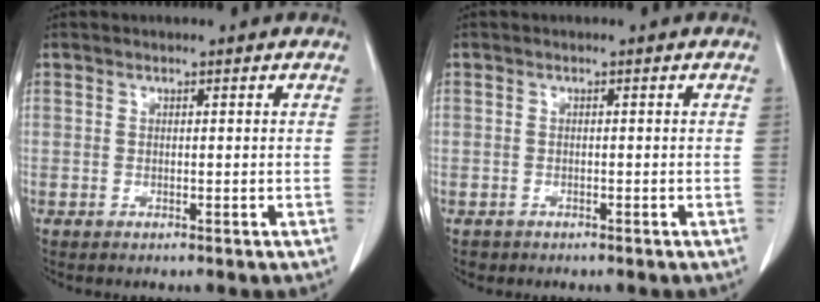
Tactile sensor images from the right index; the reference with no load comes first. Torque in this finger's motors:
{"motor_torque": [-0.21, -0.08, -0.73, -0.16]}